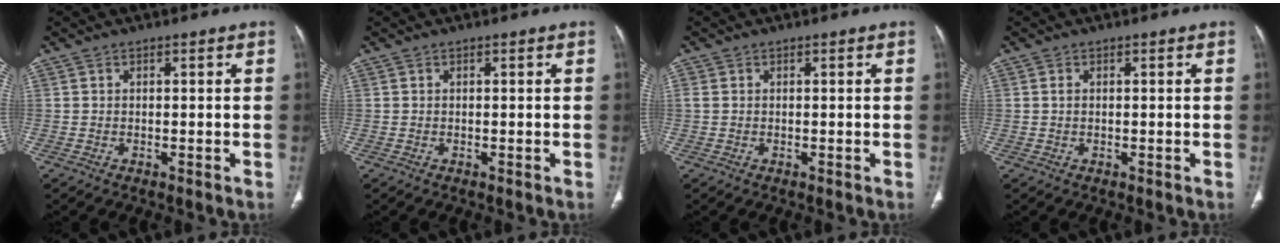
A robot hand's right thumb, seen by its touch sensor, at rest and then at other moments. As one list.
[{"total": 0.0}, {"total": 0.9, "force": [0.2, 0.7, 0.4], "torque": [-0.011, 0.005, 0.006]}, {"total": 0.7, "force": [0.1, 0.4, 0.5], "torque": [-0.015, 0.003, 0.003]}]